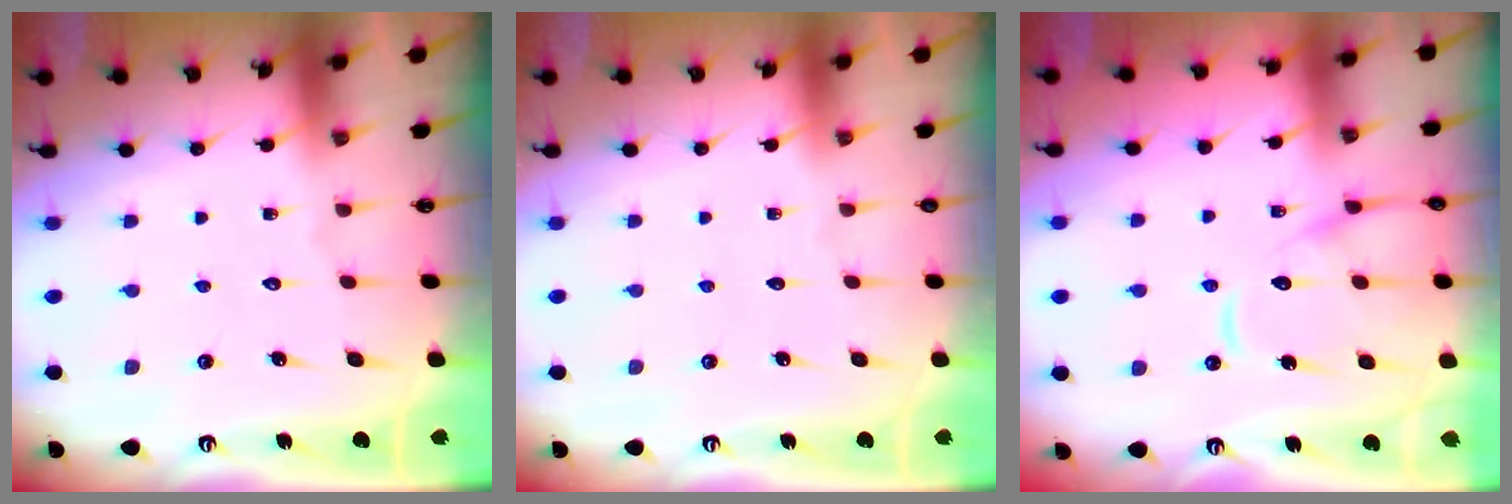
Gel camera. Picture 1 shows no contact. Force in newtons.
{"total": 0.0}
{"total": 12.9, "press": 12.8, "slide": 1.4}